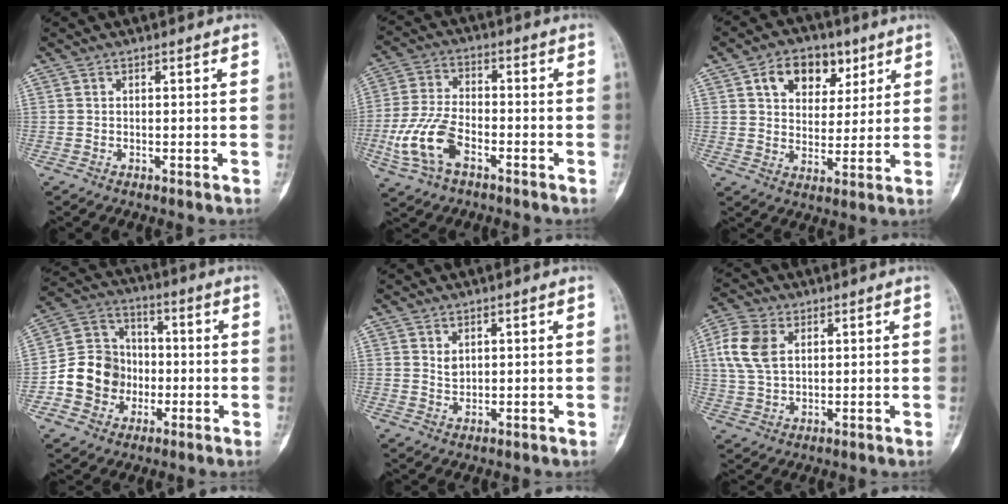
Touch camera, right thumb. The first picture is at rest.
{"total": 11.1, "force": [-4.4, 5.9, 8.3], "torque": [-0.183, 0.020, -0.084]}
{"total": 11.3, "force": [5.3, 7.8, 6.3], "torque": [-0.059, -0.014, 0.084]}
{"total": 12.7, "force": [-2.9, 11.3, 4.9], "torque": [-0.052, 0.037, -0.056]}
{"total": 1.8, "force": [0.8, 1.2, 1.1], "torque": [-0.014, -0.007, 0.020]}
{"total": 8.8, "force": [2.4, 5.7, 6.2], "torque": [-0.134, 0.005, 0.049]}